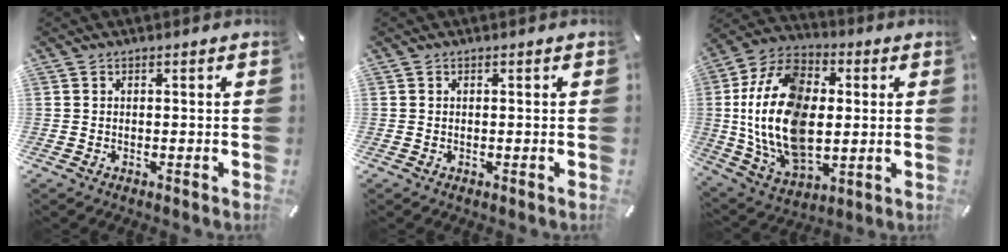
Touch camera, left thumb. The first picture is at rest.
{"total": 0.0}
{"total": 22.1, "force": [0.7, 15.2, 16.0], "torque": [-0.350, 0.000, 0.017]}